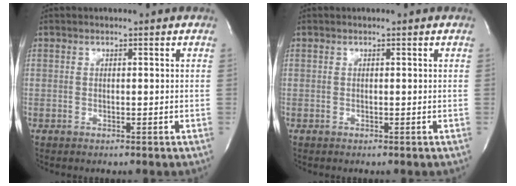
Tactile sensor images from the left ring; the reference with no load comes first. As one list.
[{"total": 0.0}]